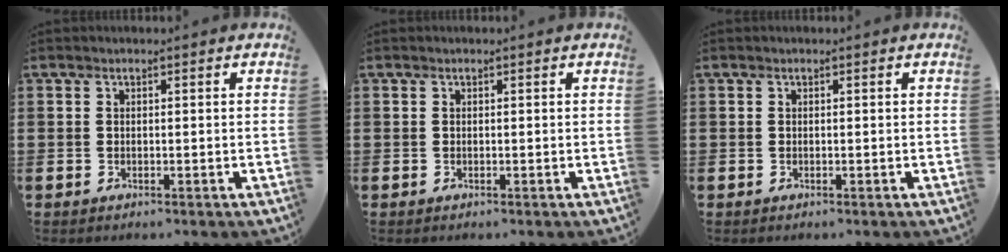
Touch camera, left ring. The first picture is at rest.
{"total": 0.0}
{"total": 0.0}